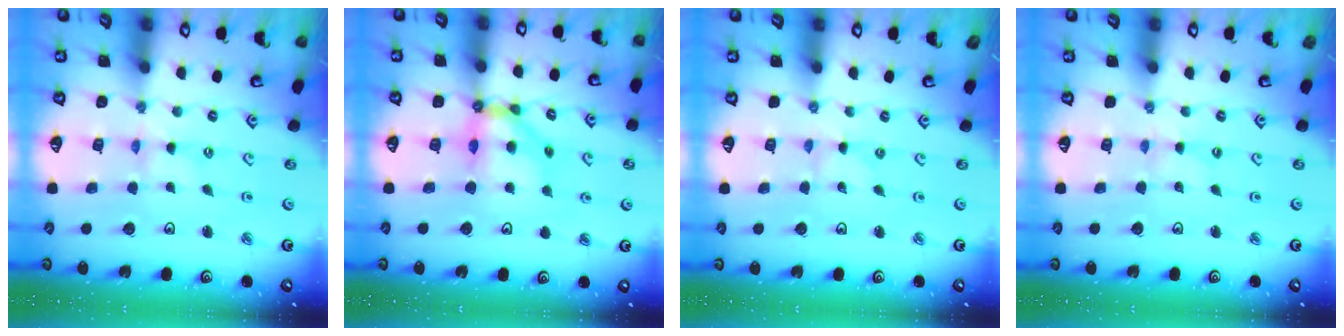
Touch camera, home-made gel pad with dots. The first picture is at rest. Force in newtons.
{"total": 10.1, "press": 10.1, "slide": 0.9}
{"total": 0.0}
{"total": 1.1, "press": 1.0, "slide": 0.3}